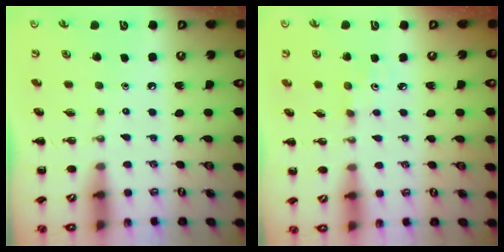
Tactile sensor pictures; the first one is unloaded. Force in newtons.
{"total": 2.7, "press": 2.7, "slide": 0.5}